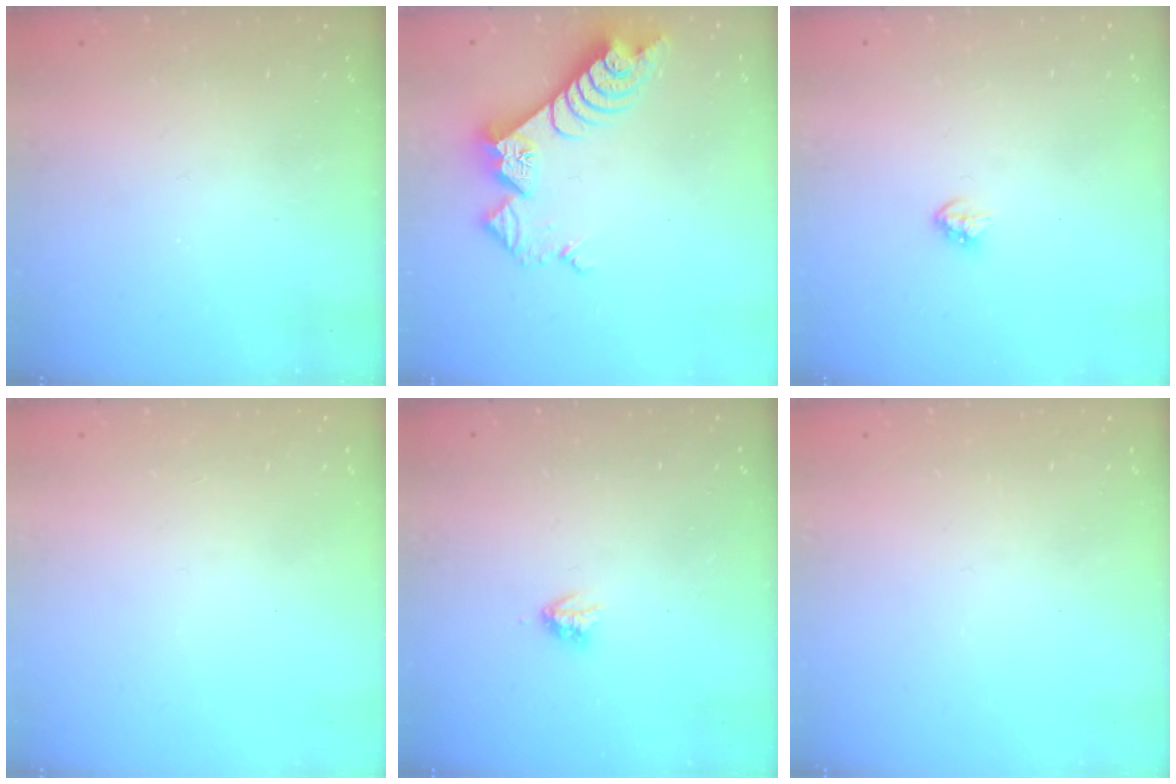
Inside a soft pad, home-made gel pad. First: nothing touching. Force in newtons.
{"total": 11.2, "press": 11.1, "slide": 1.4}
{"total": 3.4, "press": 3.4, "slide": 0.3}
{"total": 0.0}
{"total": 2.9, "press": 2.9, "slide": 0.5}
{"total": 0.0}